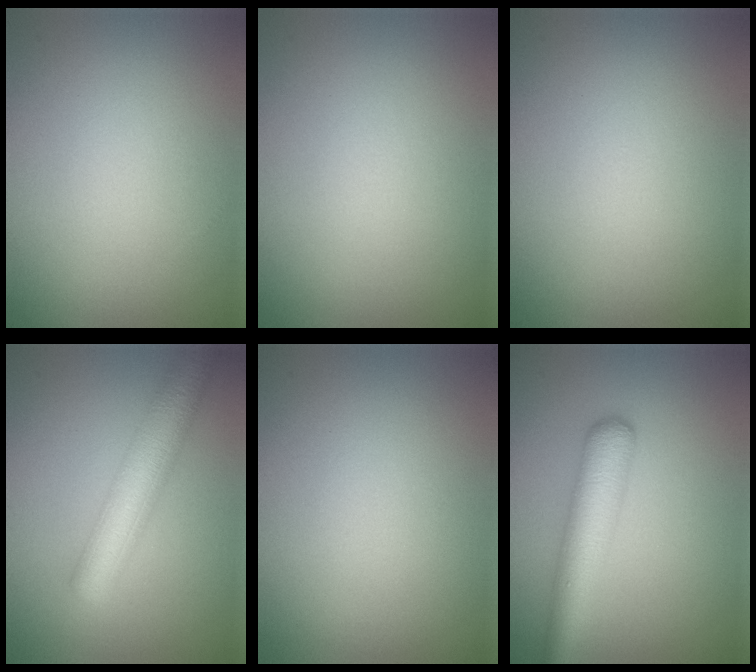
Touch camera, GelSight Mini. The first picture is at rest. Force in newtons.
{"total": 0.0}
{"total": 0.0}
{"total": 6.3, "press": 6.3, "slide": 0.4}
{"total": 0.0}
{"total": 5.3, "press": 5.3, "slide": 0.2}